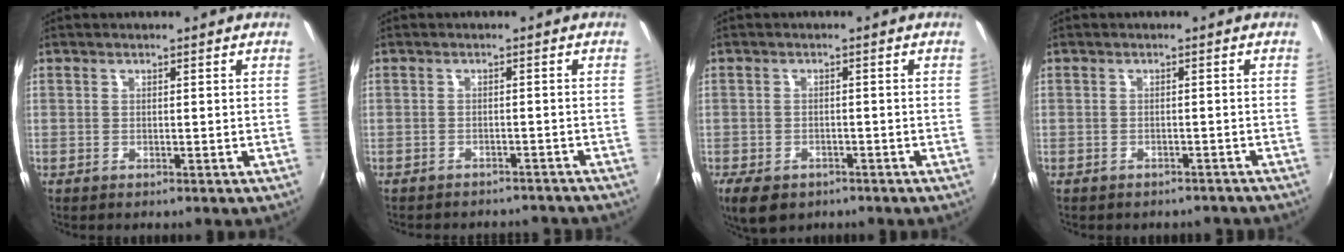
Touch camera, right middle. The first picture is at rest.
{"total": 9.1, "force": [-8.2, 2.9, 2.6], "torque": [-0.060, -0.004, -0.099]}
{"total": 6.4, "force": [-4.1, 3.7, 3.2], "torque": [-0.079, -0.019, -0.066]}
{"total": 4.2, "force": [-3.5, 2.2, 0.9], "torque": [-0.015, 0.005, -0.035]}